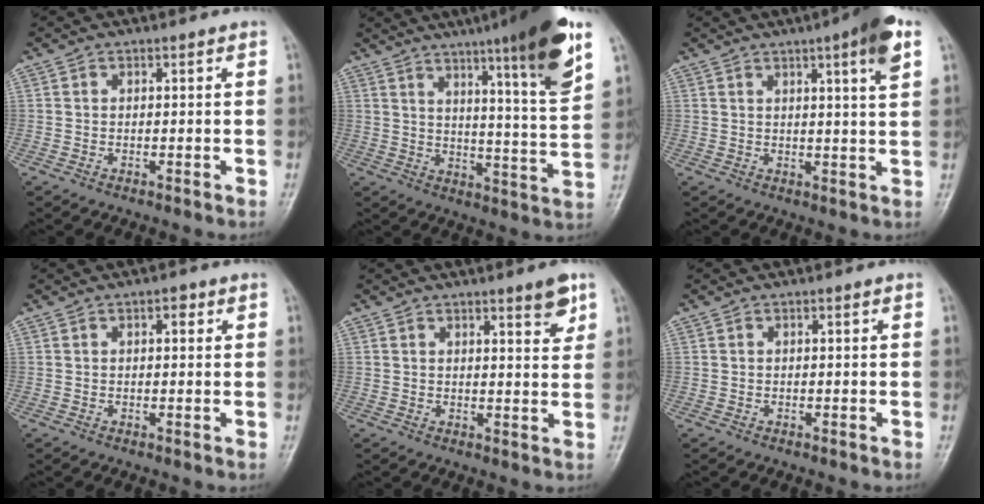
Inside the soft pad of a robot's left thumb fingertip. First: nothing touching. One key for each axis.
{"total": 18.1, "fx": 10.6, "fy": 1.4, "fz": 14.6, "tx": -0.196, "ty": -0.052, "tz": 0.149}
{"total": 7.8, "fx": 3.8, "fy": 0.6, "fz": 6.7, "tx": -0.093, "ty": -0.012, "tz": 0.049}
{"total": 1.8, "fx": 0.8, "fy": 0.9, "fz": 1.4, "tx": -0.012, "ty": 0.001, "tz": 0.008}
{"total": 4.6, "fx": 2.8, "fy": 1.0, "fz": 3.5, "tx": -0.039, "ty": -0.018, "tz": 0.037}
{"total": 0.0}